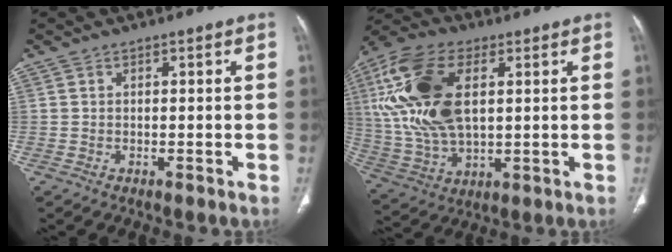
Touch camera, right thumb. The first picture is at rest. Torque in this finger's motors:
{"motor_torque": [1.40, 3.61, 2.47, 0.31, 0.37]}